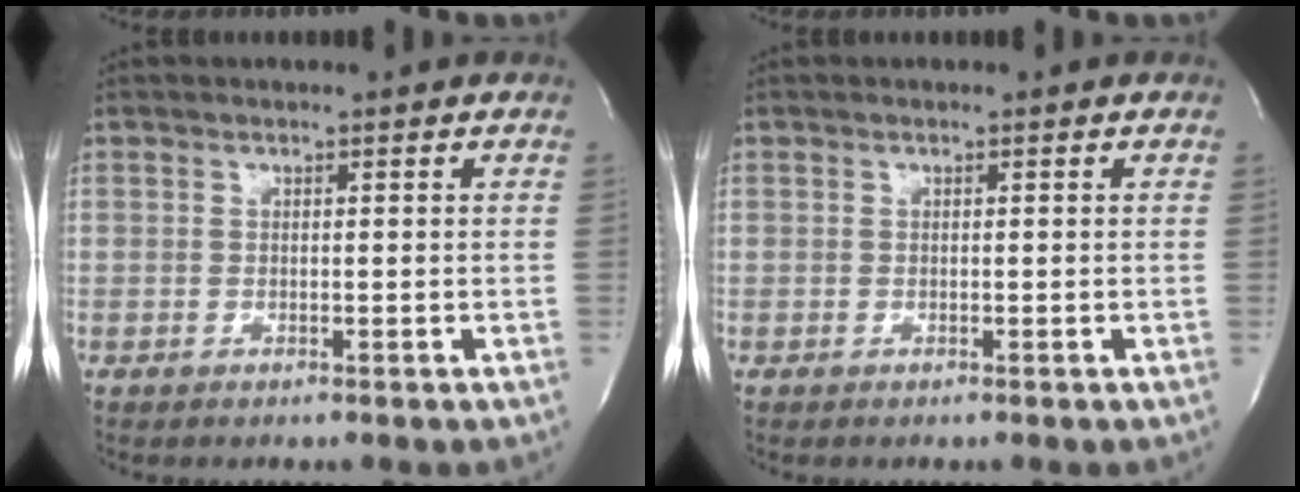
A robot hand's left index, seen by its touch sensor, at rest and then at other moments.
{"total": 0.0}